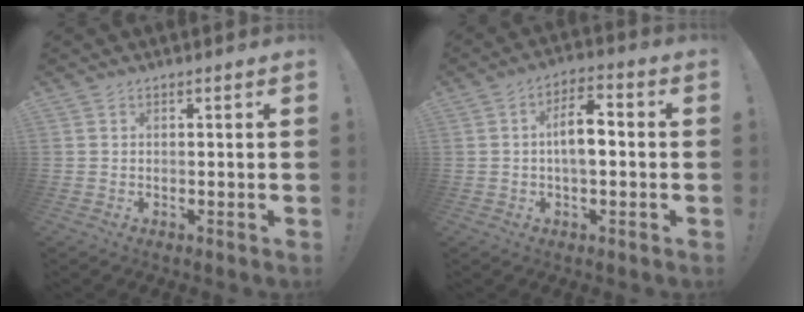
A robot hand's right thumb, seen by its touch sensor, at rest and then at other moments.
{"total": 8.4, "force": [-0.2, 3.8, 7.5], "torque": [-0.118, 0.006, -0.007]}